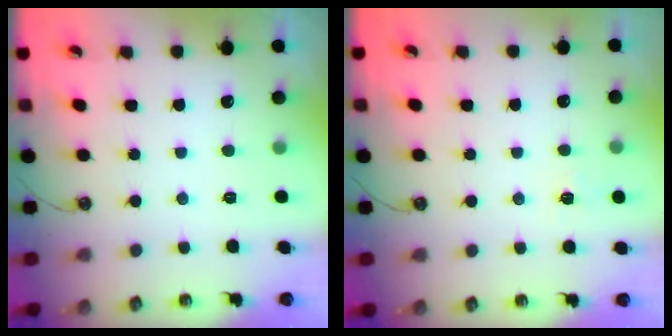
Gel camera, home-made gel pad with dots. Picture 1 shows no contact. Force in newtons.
{"total": 3.4, "press": 3.4, "slide": 0.4}